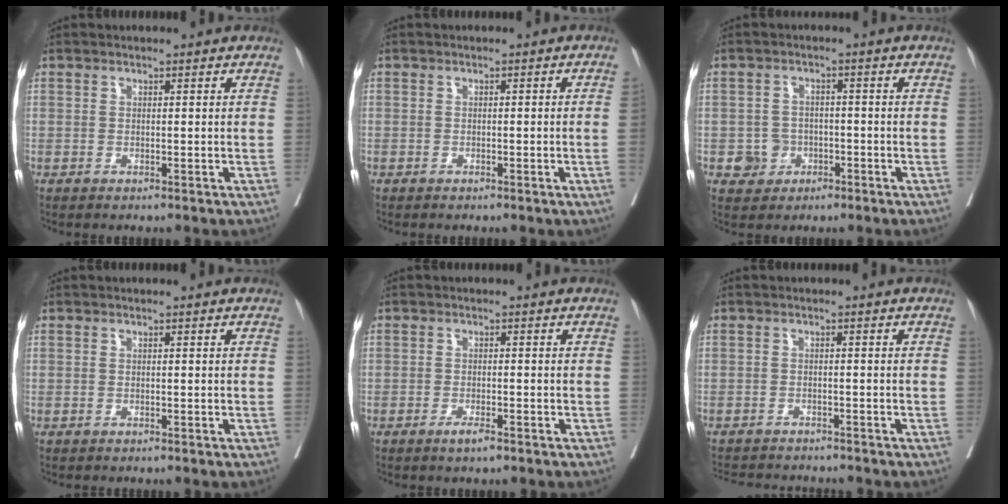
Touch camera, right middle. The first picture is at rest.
{"total": 1.4, "force": [-0.4, -0.3, 1.4], "torque": [-0.019, 0.004, -0.003]}
{"total": 3.7, "force": [-1.5, 3.3, 0.6], "torque": [0.000, 0.012, -0.019]}
{"total": 0.0}
{"total": 1.8, "force": [-1.2, 0.2, 1.4], "torque": [-0.025, -0.002, -0.020]}
{"total": 7.5, "force": [-7.1, 1.3, 1.8], "torque": [-0.026, -0.002, -0.100]}